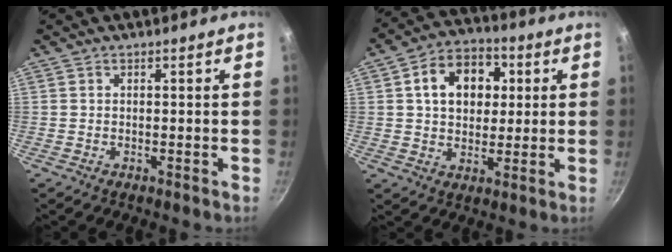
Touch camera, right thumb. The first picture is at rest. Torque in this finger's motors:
{"motor_torque": [0.54, 2.60, 1.17, 0.30, 0.09]}